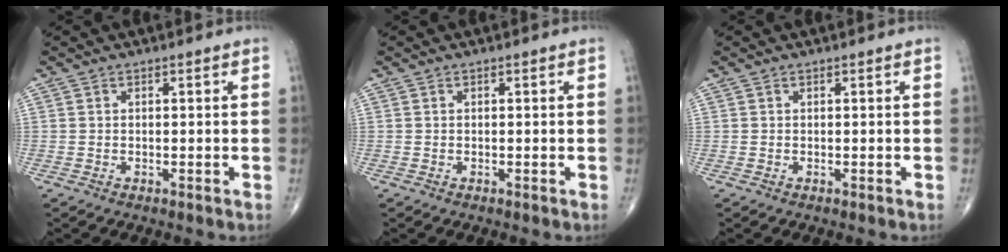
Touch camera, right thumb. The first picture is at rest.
{"total": 0.0}
{"total": 0.0}